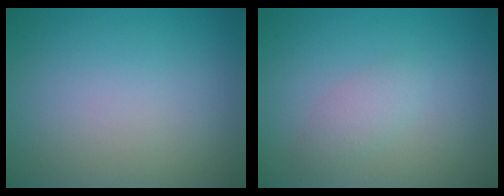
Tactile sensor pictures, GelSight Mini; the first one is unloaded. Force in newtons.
{"total": 1.7, "press": 1.7, "slide": 0.0}